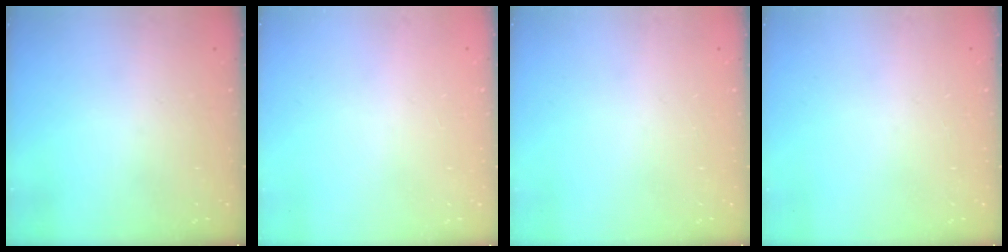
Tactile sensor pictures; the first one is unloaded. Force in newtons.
{"total": 1.1, "press": 0.8, "slide": 0.7}
{"total": 0.0}
{"total": 0.0}